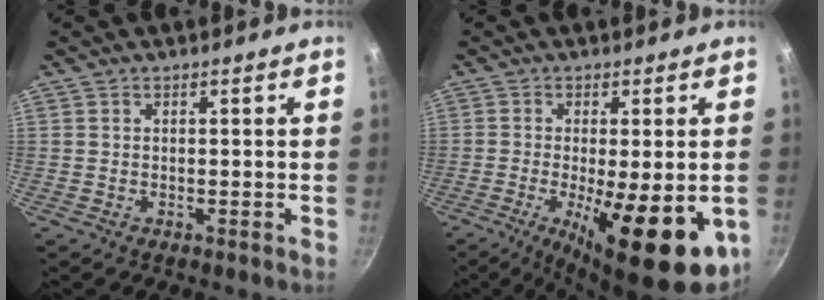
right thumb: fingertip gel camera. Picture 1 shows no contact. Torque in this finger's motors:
{"motor_torque": [0.05, 1.61, 0.23, -0.02, 0.47]}